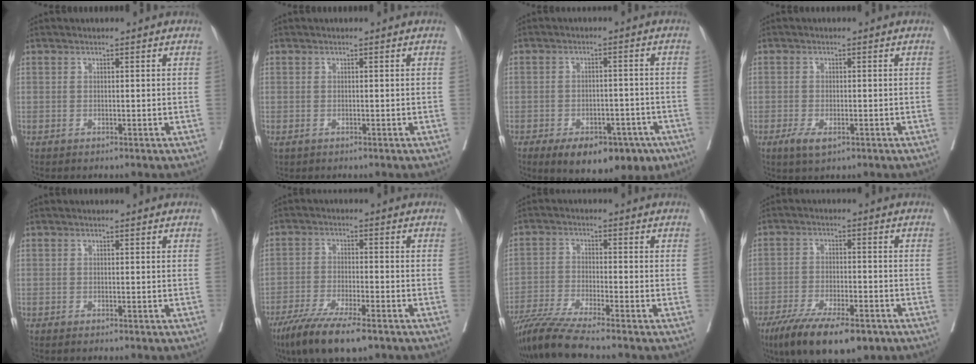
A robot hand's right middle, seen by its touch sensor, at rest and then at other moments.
{"total": 0.0}
{"total": 13.5, "force": [-8.2, 7.0, 8.1], "torque": [-0.113, 0.008, -0.111]}
{"total": 3.0, "force": [-1.5, 1.1, 2.4], "torque": [-0.046, -0.003, -0.022]}
{"total": 0.8, "force": [-0.7, 0.0, 0.3], "torque": [-0.006, -0.002, -0.009]}
{"total": 11.2, "force": [-7.9, 1.9, 7.7], "torque": [-0.128, -0.025, -0.132]}
{"total": 8.1, "force": [-7.0, -1.4, 3.9], "torque": [-0.063, -0.027, -0.129]}
{"total": 13.5, "force": [-9.2, 3.8, 9.1], "torque": [-0.148, -0.022, -0.148]}